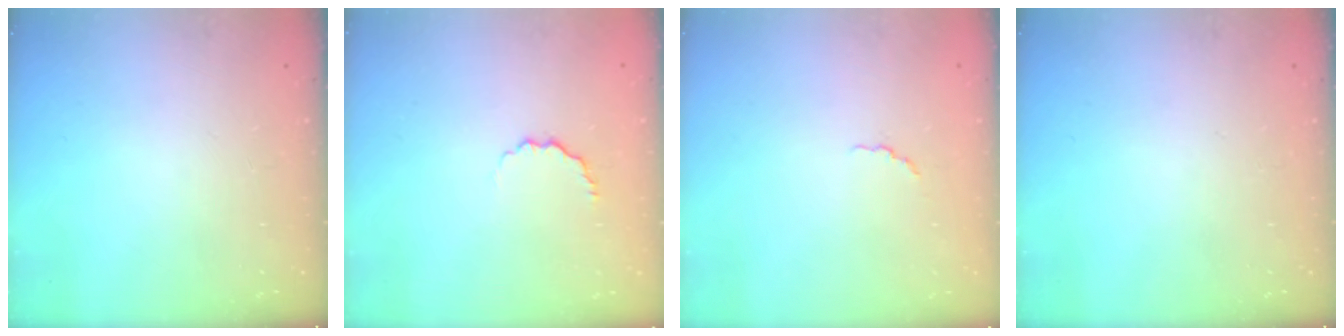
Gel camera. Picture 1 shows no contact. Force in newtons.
{"total": 3.8, "press": 3.7, "slide": 0.9}
{"total": 1.4, "press": 1.2, "slide": 0.6}
{"total": 0.0}